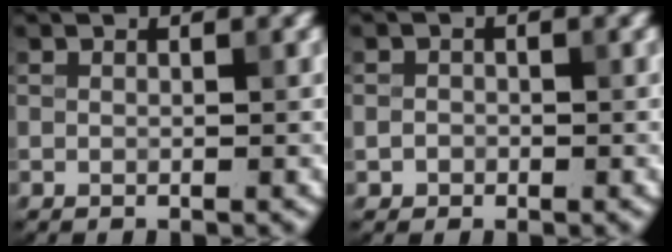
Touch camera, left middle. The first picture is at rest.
{"total": 0.9, "force": [-0.4, 0.8, 0.1], "torque": [0.005, -0.002, -0.008]}